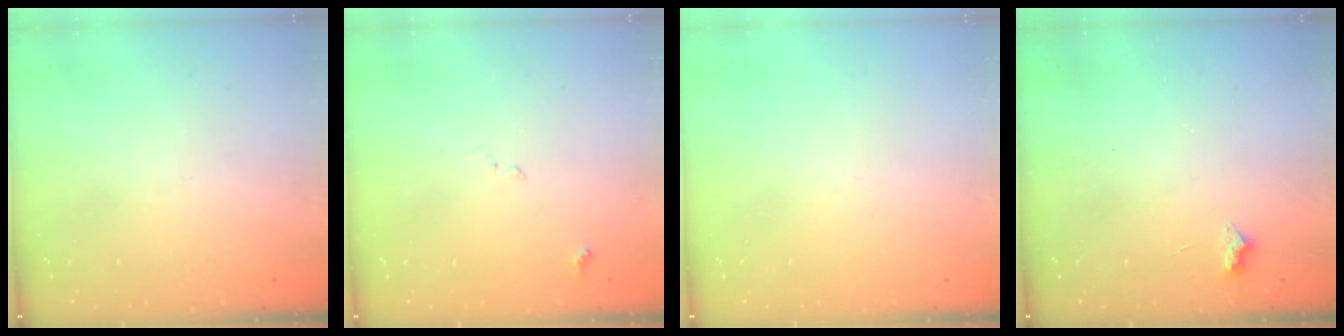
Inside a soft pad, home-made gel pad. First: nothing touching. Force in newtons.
{"total": 8.3, "press": 8.2, "slide": 0.8}
{"total": 0.0}
{"total": 2.5, "press": 2.5, "slide": 0.4}